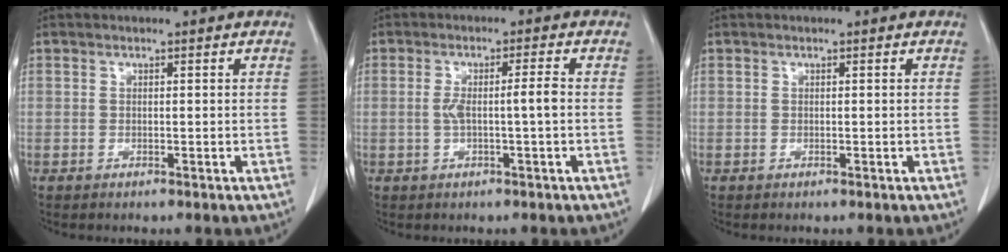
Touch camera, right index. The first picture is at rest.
{"total": 4.0, "force": [-0.4, -0.1, 4.0], "torque": [-0.077, 0.009, -0.002]}
{"total": 0.0}